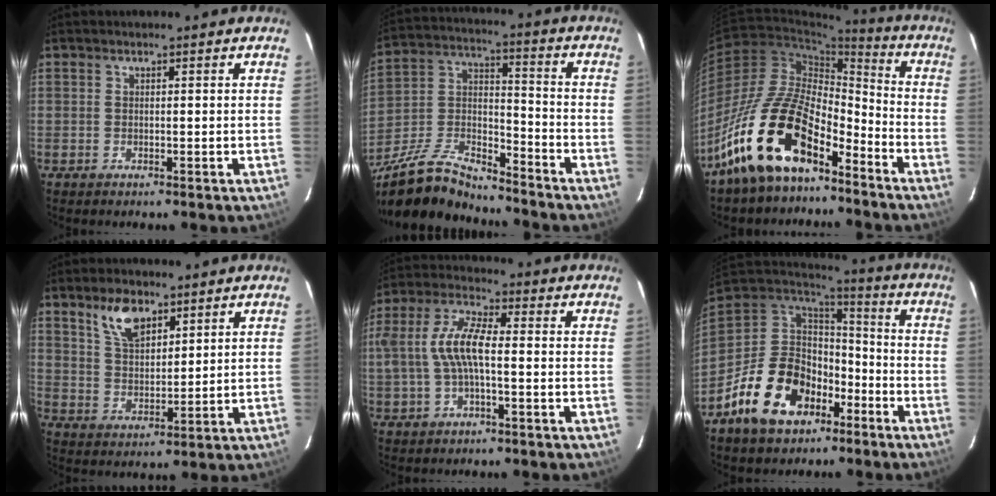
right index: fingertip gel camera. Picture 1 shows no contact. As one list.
[{"total": 18.9, "force": [-15.2, 5.7, 9.6], "torque": [-0.214, -0.004, -0.281]}, {"total": 18.5, "force": [-12.5, 7.7, 11.3], "torque": [-0.216, 0.017, -0.234]}, {"total": 8.1, "force": [5.2, 3.9, 4.9], "torque": [-0.086, 0.012, 0.102]}, {"total": 9.5, "force": [-0.9, 3.4, 8.8], "torque": [-0.187, 0.013, -0.015]}, {"total": 19.9, "force": [-10.8, 12.7, 10.9], "torque": [-0.245, 0.021, -0.172]}]